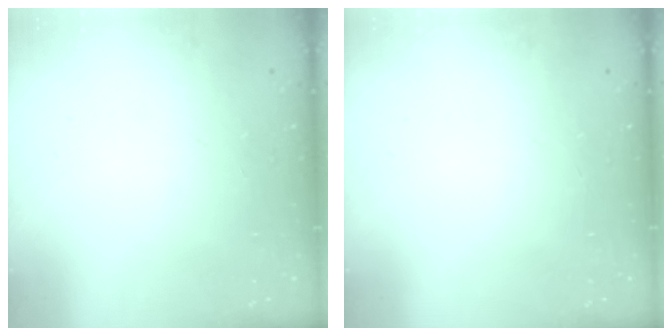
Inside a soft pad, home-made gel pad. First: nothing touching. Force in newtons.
{"total": 0.0}